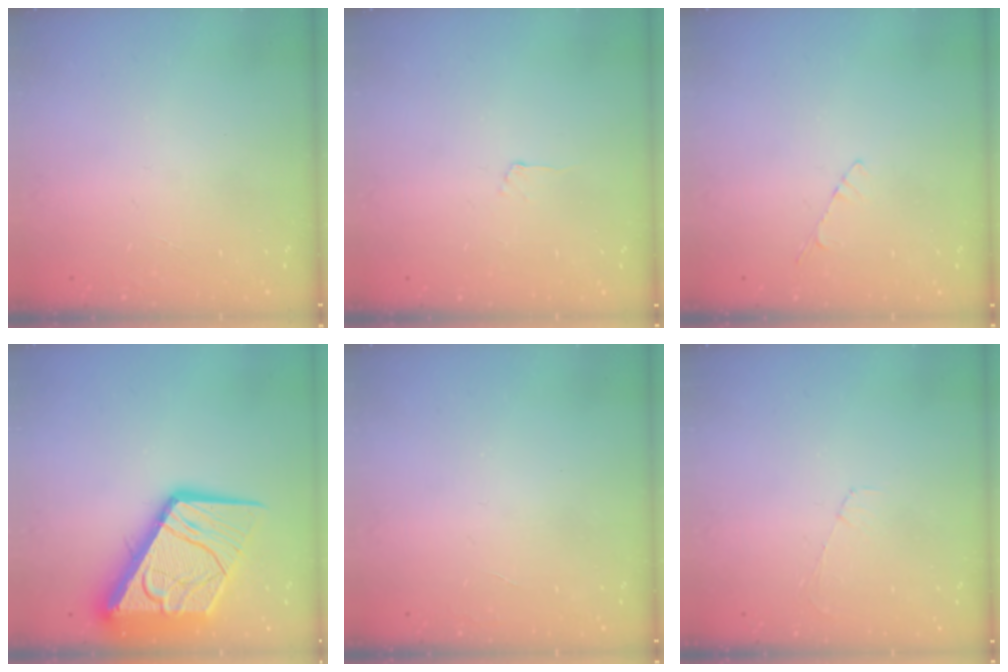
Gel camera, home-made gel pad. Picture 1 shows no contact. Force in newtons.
{"total": 2.5, "press": 2.5, "slide": 0.3}
{"total": 3.4, "press": 3.4, "slide": 0.5}
{"total": 21.3, "press": 21.2, "slide": 2.3}
{"total": 0.0}
{"total": 3.0, "press": 3.0, "slide": 0.4}